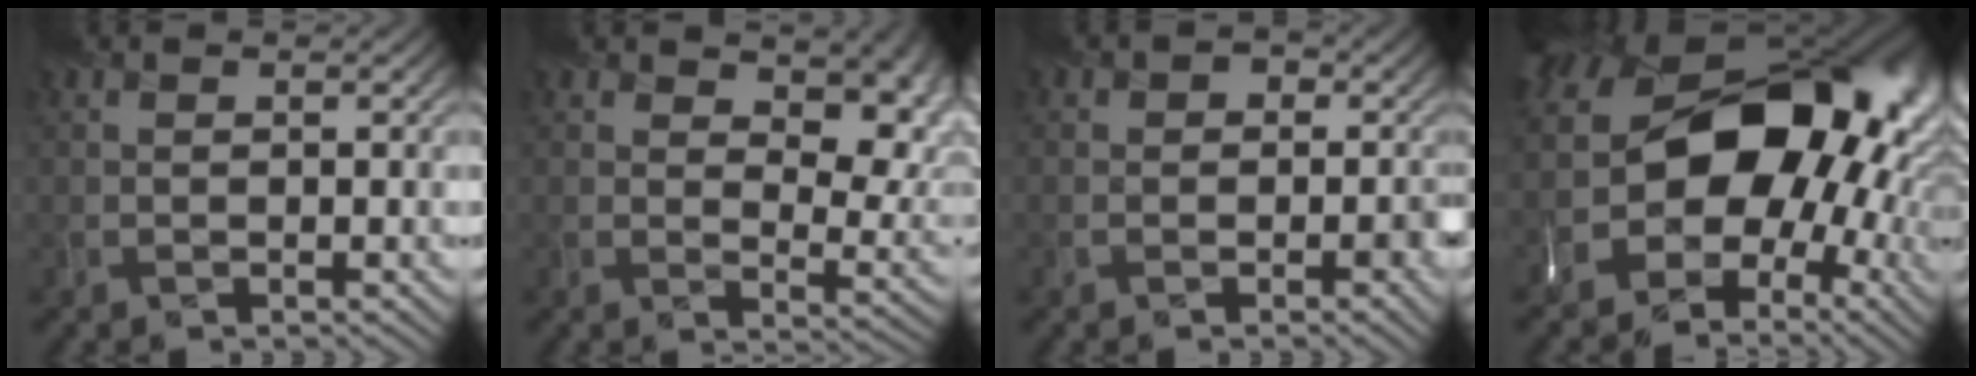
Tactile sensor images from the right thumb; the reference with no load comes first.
{"total": 9.6, "force": [4.3, 5.0, 7.0], "torque": [-0.111, -0.016, 0.079]}
{"total": 2.6, "force": [-0.9, 2.2, 1.1], "torque": [-0.003, -0.005, -0.019]}
{"total": 18.7, "force": [-1.6, 14.5, 11.7], "torque": [-0.139, -0.027, -0.020]}